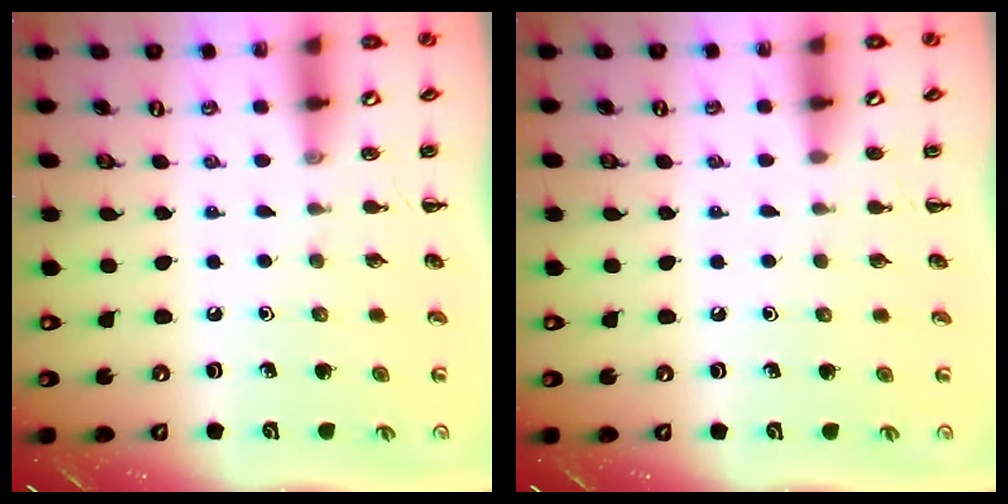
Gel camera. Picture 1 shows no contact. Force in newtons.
{"total": 1.9, "press": 1.9, "slide": 0.4}